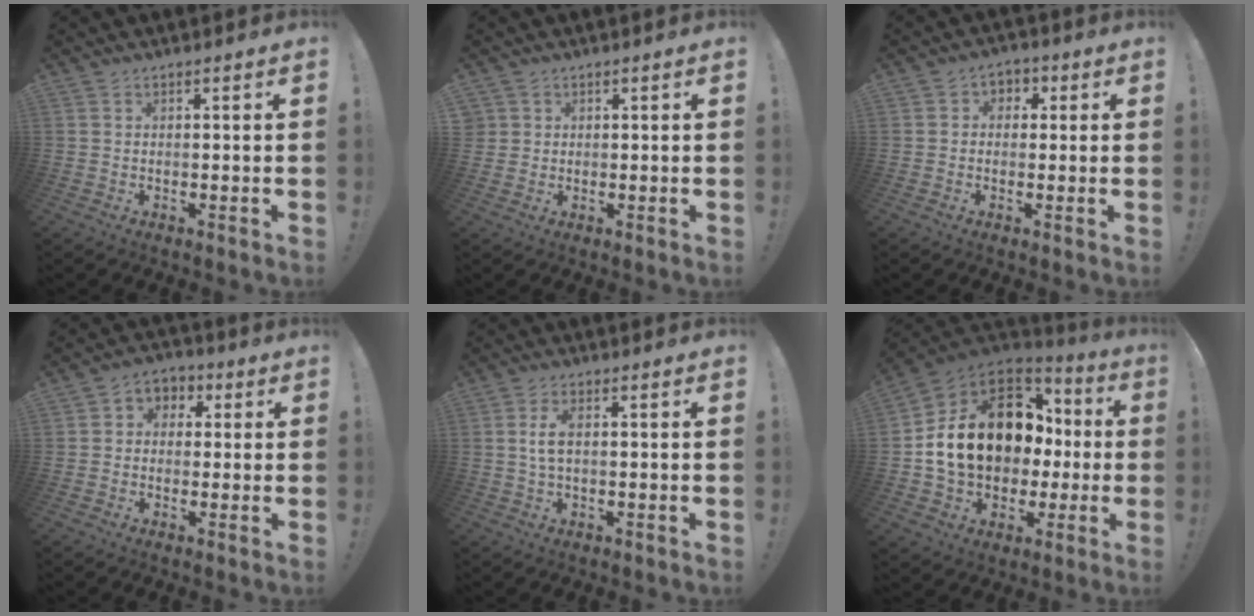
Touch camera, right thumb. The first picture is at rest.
{"total": 2.0, "force": [1.0, 1.8, 0.2], "torque": [-0.005, -0.002, 0.020]}
{"total": 3.7, "force": [-0.7, 3.4, 1.4], "torque": [-0.013, 0.011, -0.014]}
{"total": 4.9, "force": [-0.9, 4.5, 1.8], "torque": [-0.020, 0.016, -0.016]}
{"total": 4.3, "force": [0.3, 1.9, 3.8], "torque": [-0.076, 0.003, 0.002]}
{"total": 20.4, "force": [3.5, 14.8, 13.5], "torque": [-0.219, 0.004, 0.095]}